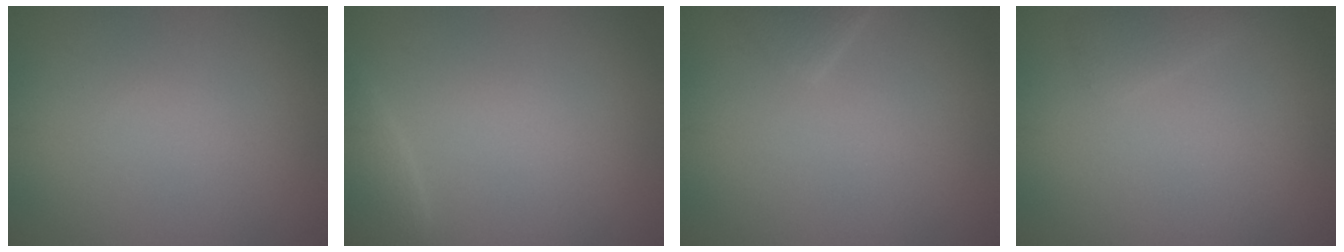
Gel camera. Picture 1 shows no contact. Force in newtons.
{"total": 2.4, "press": 2.4, "slide": 0.0}
{"total": 1.8, "press": 1.8, "slide": 0.1}
{"total": 1.4, "press": 1.4, "slide": 0.1}